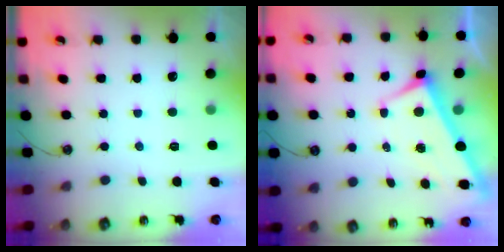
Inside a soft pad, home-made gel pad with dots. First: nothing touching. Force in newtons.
{"total": 3.2, "press": 3.1, "slide": 0.7}